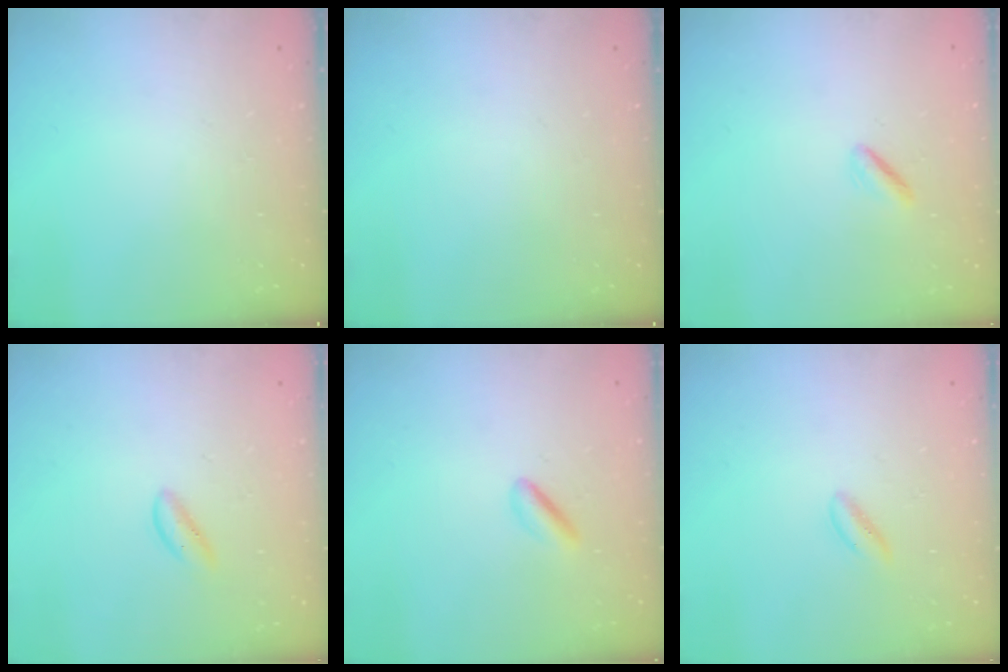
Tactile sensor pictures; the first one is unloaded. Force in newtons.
{"total": 0.0}
{"total": 0.8, "press": 0.6, "slide": 0.6}
{"total": 1.1, "press": 1.0, "slide": 0.3}
{"total": 2.5, "press": 2.3, "slide": 1.0}
{"total": 2.3, "press": 2.2, "slide": 0.9}